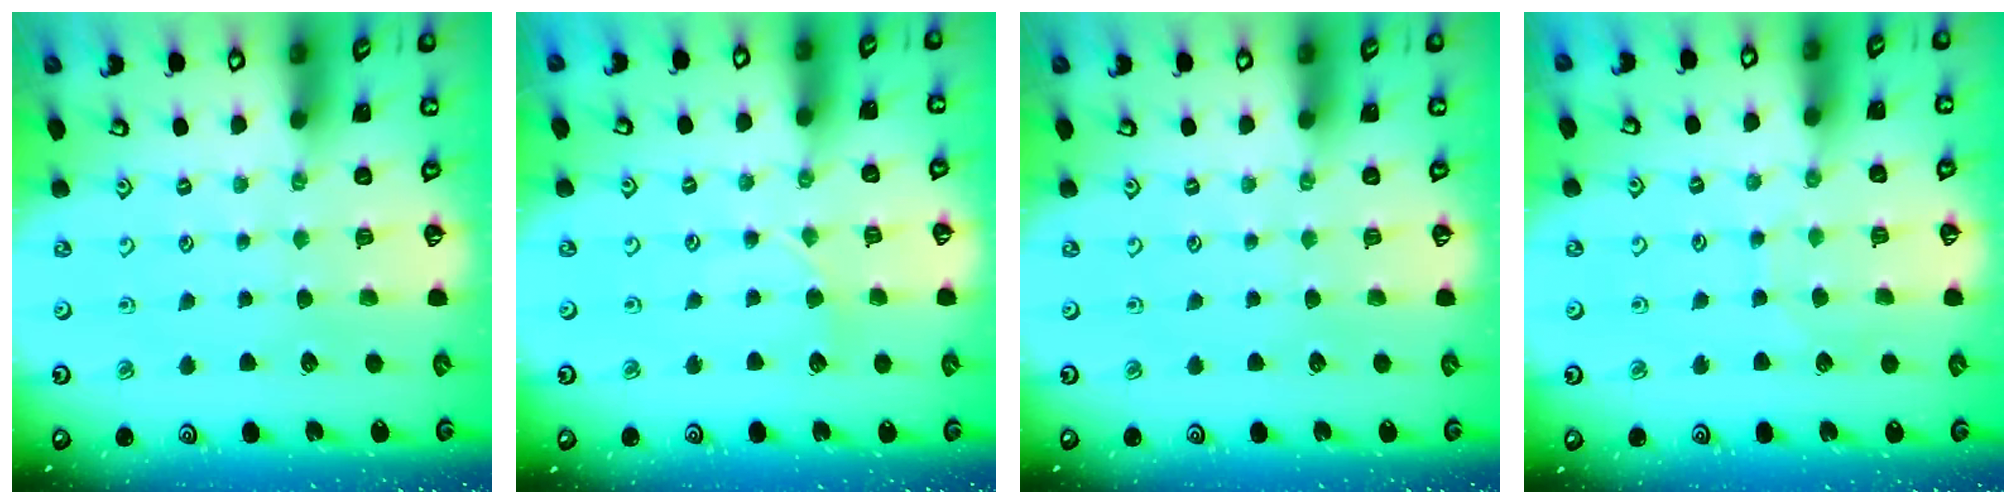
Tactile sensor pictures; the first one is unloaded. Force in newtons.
{"total": 2.2, "press": 2.2, "slide": 0.3}
{"total": 0.0}
{"total": 3.6, "press": 3.6, "slide": 0.4}